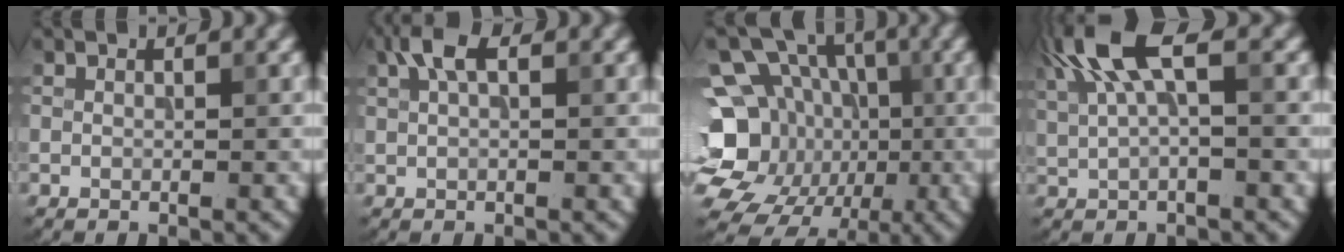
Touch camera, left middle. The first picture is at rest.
{"total": 2.6, "force": [1.2, 1.1, 2.0], "torque": [-0.041, 0.008, 0.021]}
{"total": 18.1, "force": [-1.7, 16.3, 7.8], "torque": [-0.197, 0.009, -0.041]}
{"total": 6.0, "force": [2.5, 1.9, 5.1], "torque": [-0.109, 0.014, 0.044]}